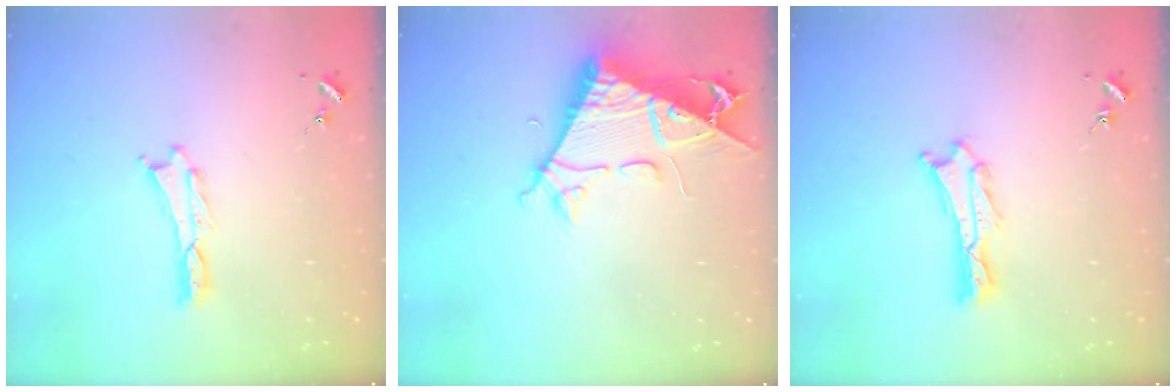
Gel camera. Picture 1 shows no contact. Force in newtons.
{"total": 8.8, "press": 8.8, "slide": 1.1}
{"total": 1.2, "press": 1.2, "slide": 0.2}